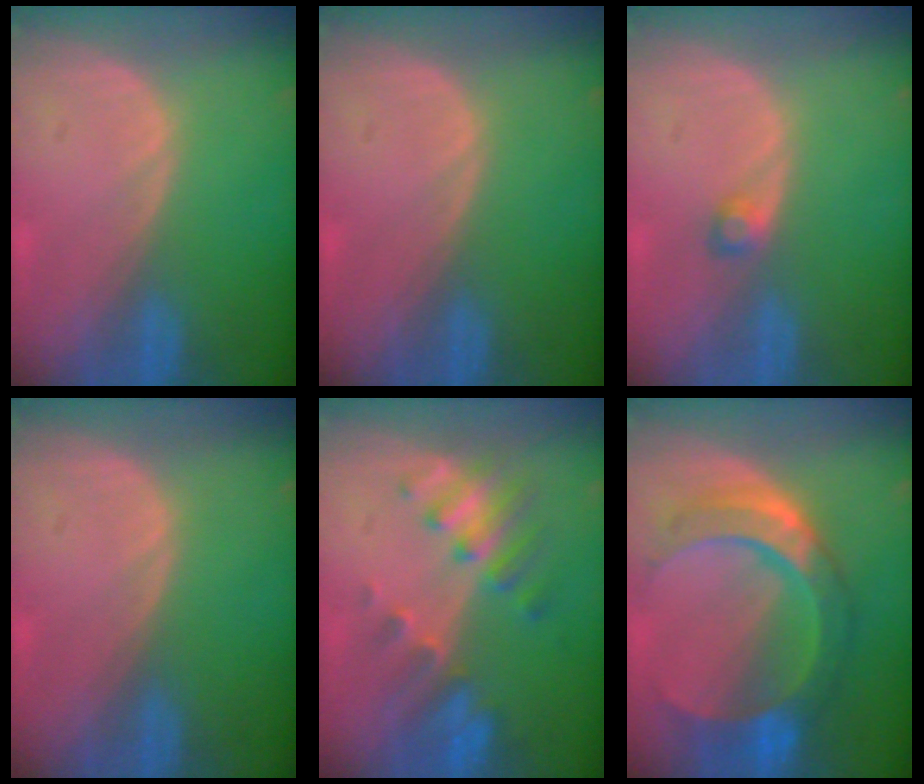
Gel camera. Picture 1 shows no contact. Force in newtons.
{"total": 0.0}
{"total": 1.6, "press": 1.6, "slide": 0.3}
{"total": 0.0}
{"total": 7.9, "press": 7.0, "slide": 3.7}
{"total": 10.0, "press": 10.0, "slide": 0.9}